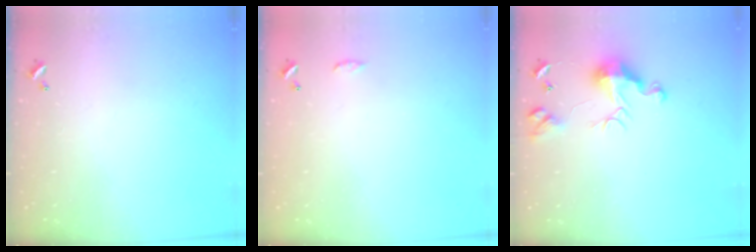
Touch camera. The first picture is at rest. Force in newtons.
{"total": 3.0, "press": 3.0, "slide": 0.5}
{"total": 10.0, "press": 9.9, "slide": 1.6}